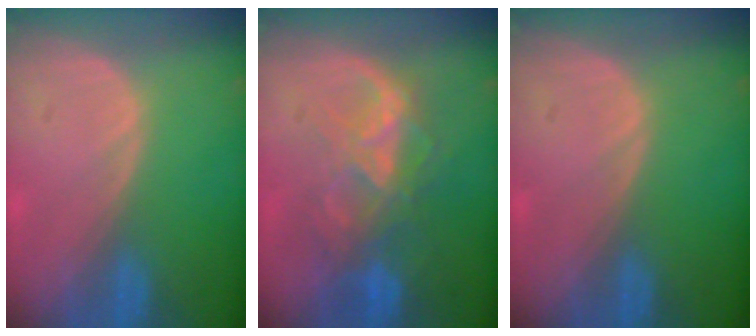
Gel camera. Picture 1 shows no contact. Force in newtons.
{"total": 8.6, "press": 7.5, "slide": 4.1}
{"total": 0.0}